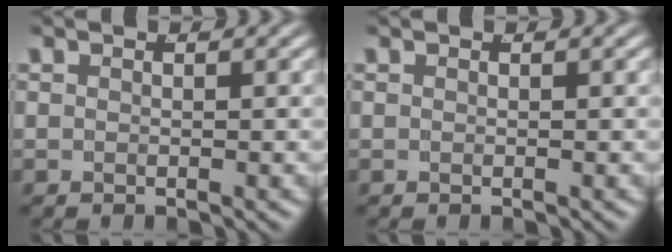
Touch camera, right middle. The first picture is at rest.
{"total": 0.0}